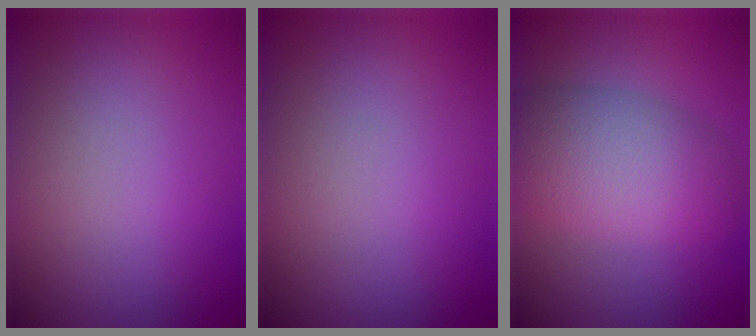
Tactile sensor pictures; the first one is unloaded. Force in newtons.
{"total": 0.0}
{"total": 6.3, "press": 6.3, "slide": 0.3}